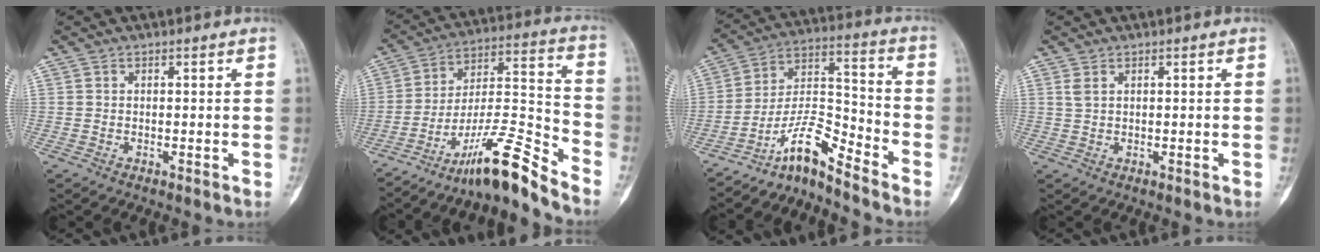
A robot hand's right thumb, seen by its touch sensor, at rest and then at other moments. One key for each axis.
{"total": 14.6, "fx": -11.6, "fy": 1.2, "fz": 8.7, "tx": -0.153, "ty": 0.107, "tz": -0.202}
{"total": 9.8, "fx": -8.3, "fy": 1.5, "fz": 5.0, "tx": -0.097, "ty": 0.101, "tz": -0.156}
{"total": 1.4, "fx": 0.8, "fy": 0.6, "fz": 1.0, "tx": -0.023, "ty": 0.007, "tz": 0.023}